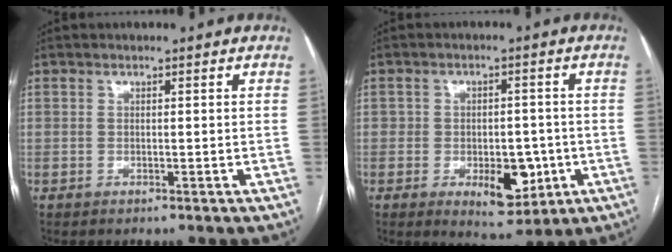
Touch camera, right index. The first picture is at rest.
{"total": 7.6, "force": [-2.3, 4.1, 5.9], "torque": [-0.073, 0.007, -0.021]}